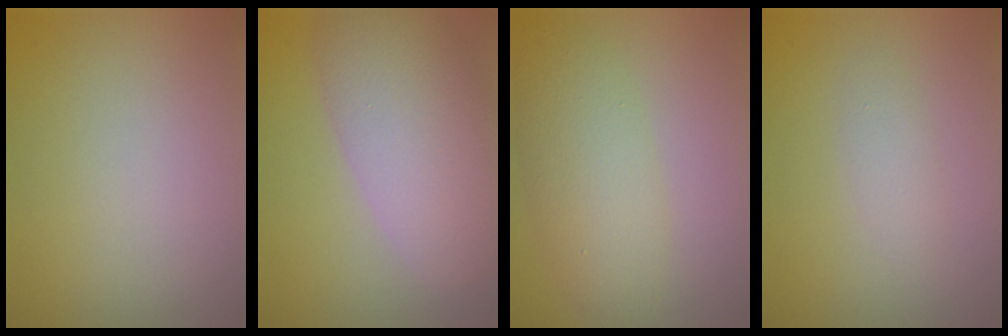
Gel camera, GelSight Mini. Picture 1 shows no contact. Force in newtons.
{"total": 9.6, "press": 9.6, "slide": 0.7}
{"total": 4.8, "press": 4.8, "slide": 0.1}
{"total": 1.3, "press": 1.3, "slide": 0.0}